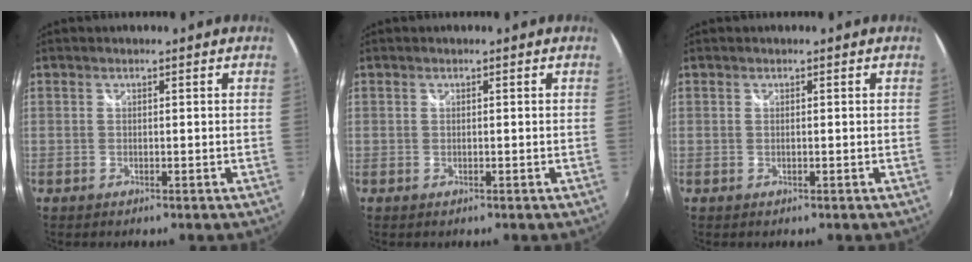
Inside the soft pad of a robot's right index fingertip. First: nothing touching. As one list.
[{"total": 0.0}, {"total": 0.0}]